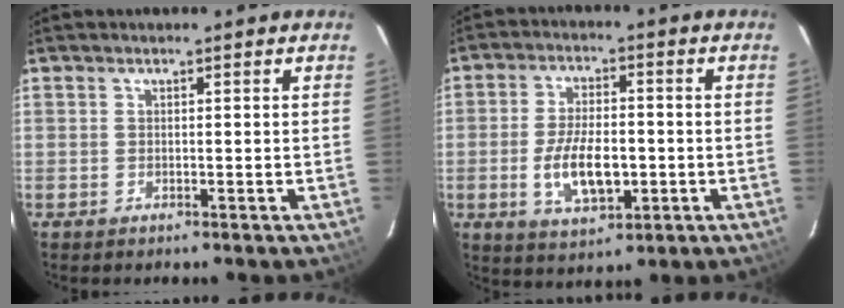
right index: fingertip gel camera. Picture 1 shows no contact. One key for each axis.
{"total": 10.1, "fx": -2.3, "fy": 4.8, "fz": 8.6, "tx": -0.172, "ty": -0.003, "tz": -0.035}